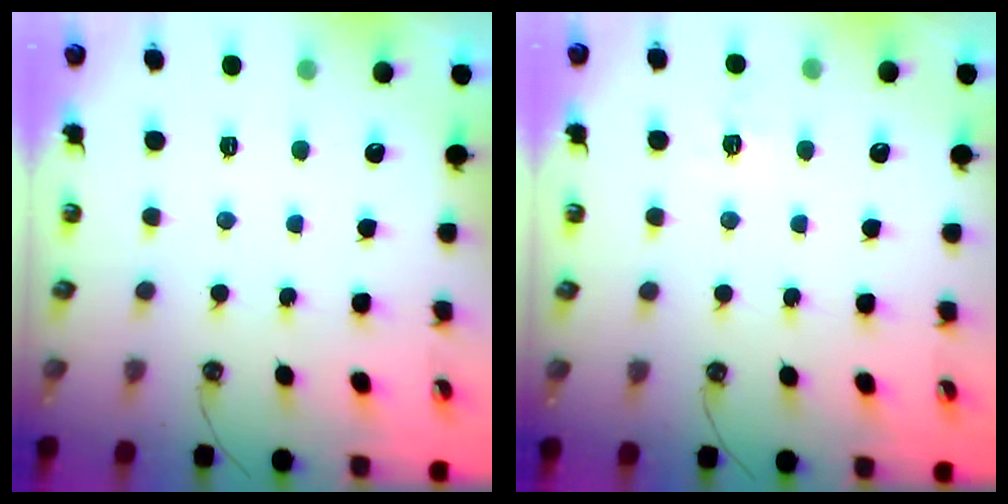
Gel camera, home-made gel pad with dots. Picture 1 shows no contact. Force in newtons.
{"total": 2.7, "press": 2.7, "slide": 0.4}